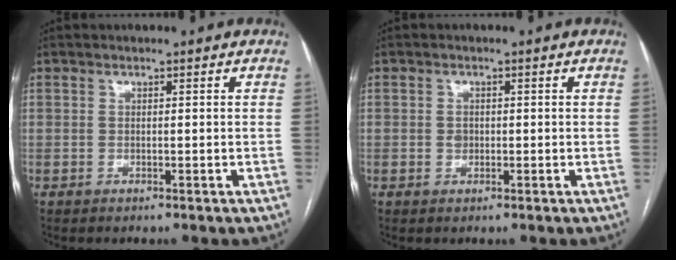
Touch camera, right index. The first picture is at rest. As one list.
[{"total": 1.4, "force": [-0.1, 1.1, 0.7], "torque": [-0.013, 0.002, 0.001]}]